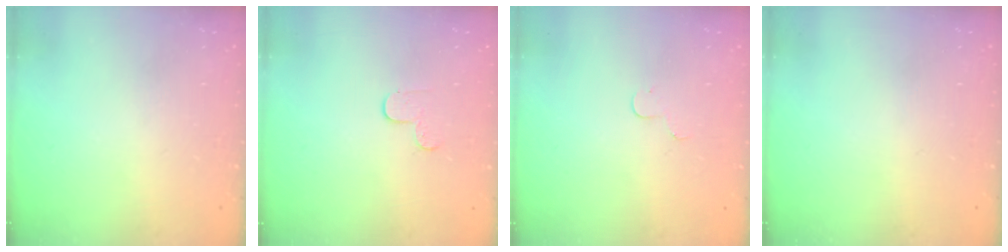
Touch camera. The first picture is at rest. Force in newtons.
{"total": 3.5, "press": 3.5, "slide": 0.4}
{"total": 3.1, "press": 3.1, "slide": 0.3}
{"total": 0.0}